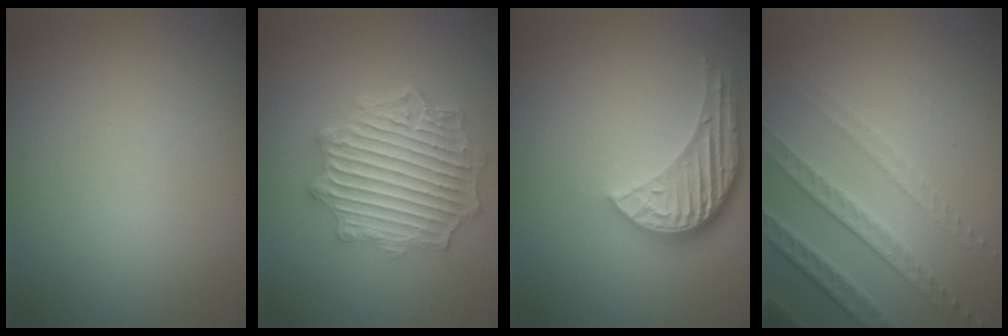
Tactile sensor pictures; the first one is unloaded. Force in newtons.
{"total": 6.6, "press": 5.2, "slide": 4.0}
{"total": 5.3, "press": 3.9, "slide": 3.5}
{"total": 4.6, "press": 3.3, "slide": 3.2}